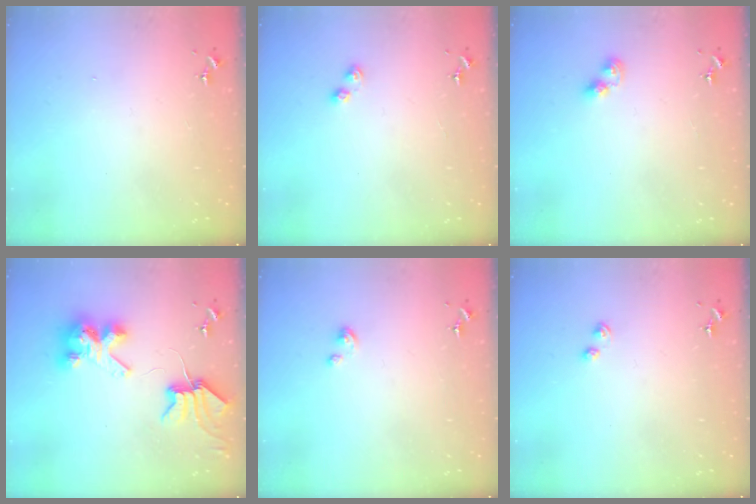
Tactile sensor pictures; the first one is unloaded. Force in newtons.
{"total": 3.4, "press": 3.4, "slide": 0.5}
{"total": 5.5, "press": 5.4, "slide": 0.7}
{"total": 9.3, "press": 9.2, "slide": 1.3}
{"total": 4.1, "press": 4.1, "slide": 0.2}
{"total": 2.2, "press": 2.1, "slide": 0.5}